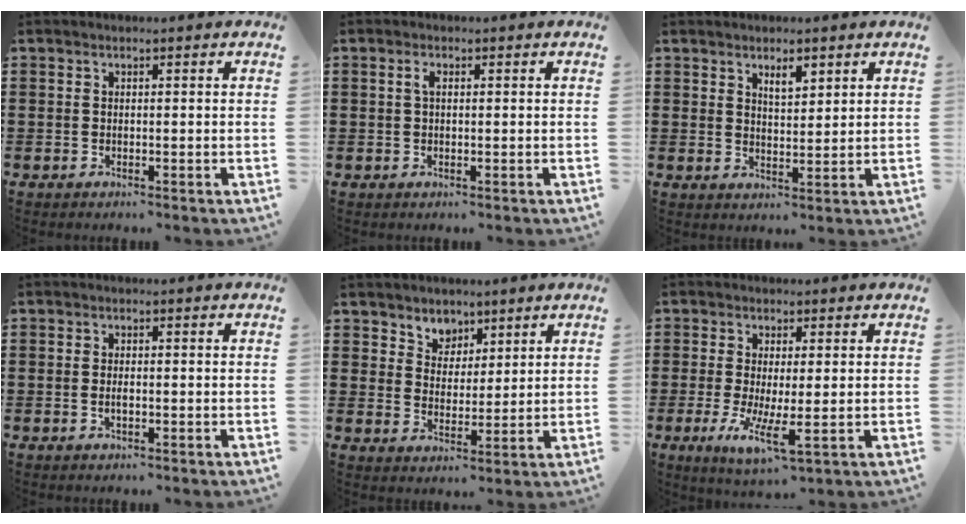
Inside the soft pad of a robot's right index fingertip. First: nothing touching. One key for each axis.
{"total": 1.2, "fx": 0.2, "fy": 0.5, "fz": 1.1, "tx": -0.024, "ty": 0.004, "tz": 0.001}
{"total": 3.0, "fx": 2.1, "fy": 1.0, "fz": 1.9, "tx": -0.033, "ty": 0.001, "tz": 0.036}
{"total": 1.1, "fx": -0.2, "fy": 0.3, "fz": 1.1, "tx": -0.020, "ty": -0.002, "tz": -0.004}
{"total": 4.4, "fx": 3.3, "fy": 2.9, "fz": -0.1, "tx": -0.020, "ty": 0.004, "tz": 0.061}
{"total": 5.8, "fx": -1.3, "fy": 1.4, "fz": 5.5, "tx": -0.110, "ty": -0.016, "tz": -0.019}